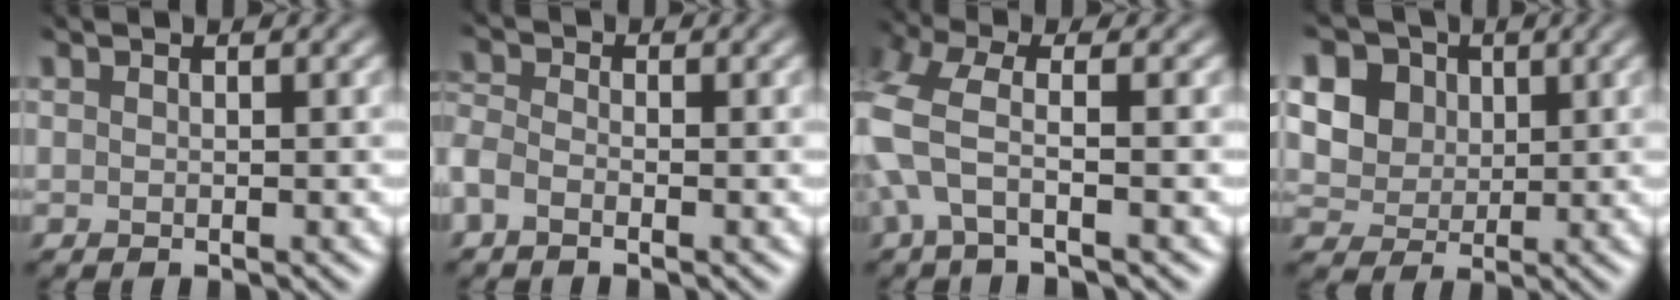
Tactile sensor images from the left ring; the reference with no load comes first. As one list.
[{"total": 2.1, "force": [-2.1, 0.4, 0.2], "torque": [-0.018, -0.005, -0.037]}, {"total": 4.2, "force": [-2.1, 1.1, 3.5], "torque": [-0.104, -0.006, -0.037]}, {"total": 7.9, "force": [2.3, 6.7, 3.3], "torque": [-0.086, 0.012, 0.035]}]